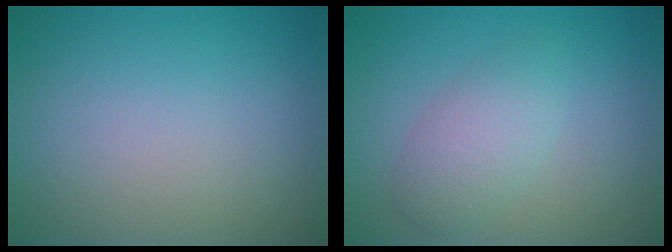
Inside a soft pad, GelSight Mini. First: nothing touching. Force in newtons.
{"total": 2.9, "press": 2.9, "slide": 0.2}